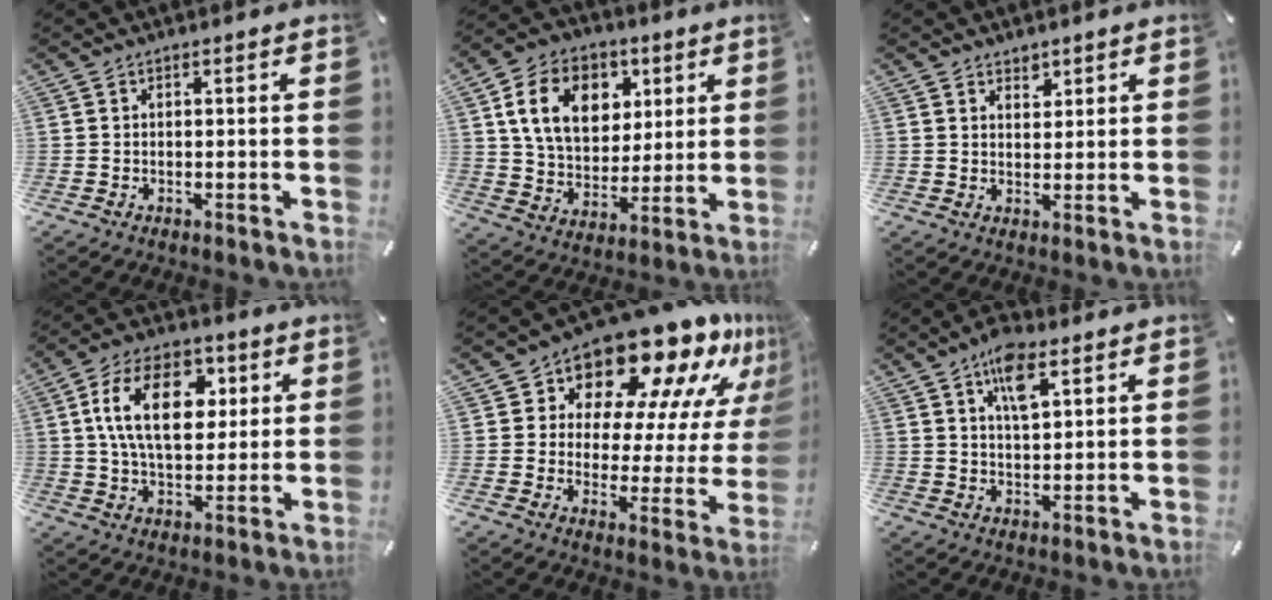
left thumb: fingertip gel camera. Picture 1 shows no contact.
{"total": 15.0, "force": [5.5, 11.4, 8.1], "torque": [-0.139, 0.001, 0.106]}
{"total": 2.7, "force": [1.9, 1.9, 0.2], "torque": [0.009, -0.008, 0.033]}
{"total": 16.6, "force": [4.3, 10.5, 12.2], "torque": [-0.219, 0.011, 0.071]}
{"total": 17.9, "force": [15.0, 6.8, 6.9], "torque": [-0.100, -0.138, 0.246]}
{"total": 10.1, "force": [5.8, 4.9, 6.7], "torque": [-0.113, -0.016, 0.101]}